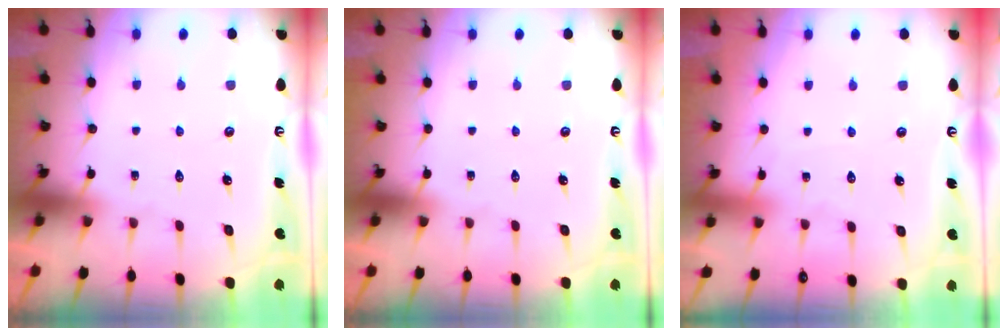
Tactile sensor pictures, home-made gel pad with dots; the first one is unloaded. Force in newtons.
{"total": 0.0}
{"total": 1.8, "press": 1.8, "slide": 0.3}